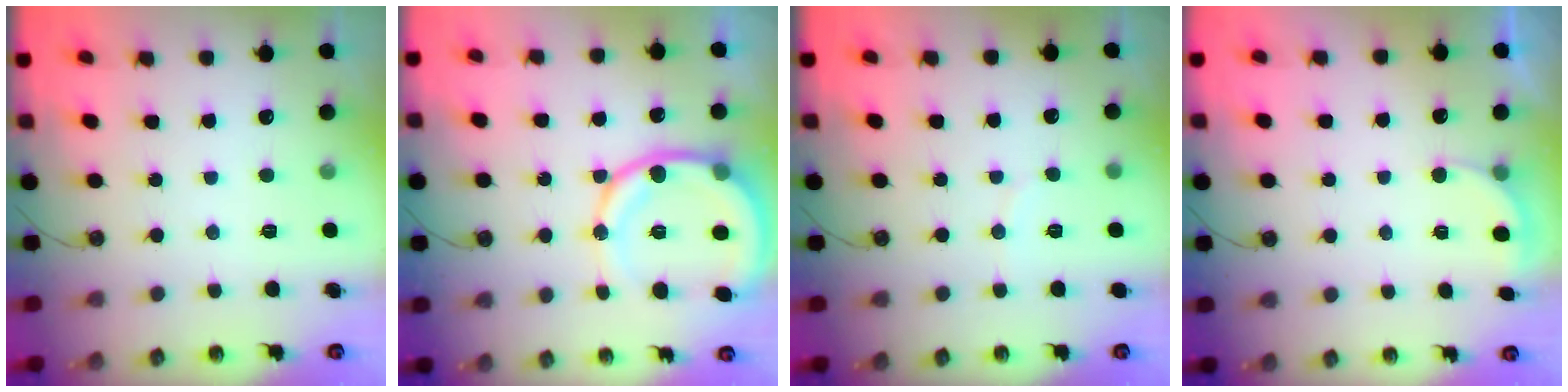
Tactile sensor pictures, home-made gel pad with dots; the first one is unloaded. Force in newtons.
{"total": 15.3, "press": 14.9, "slide": 3.1}
{"total": 2.0, "press": 2.0, "slide": 0.2}
{"total": 2.1, "press": 2.0, "slide": 0.6}